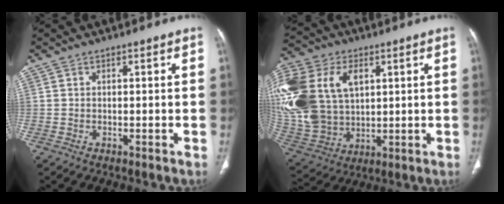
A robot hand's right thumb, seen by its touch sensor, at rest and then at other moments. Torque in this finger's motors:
{"motor_torque": [1.41, 1.58, 1.79, 0.98, 0.26]}